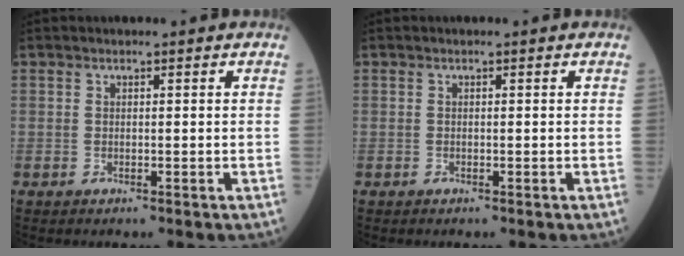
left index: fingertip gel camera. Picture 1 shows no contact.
{"total": 0.0}